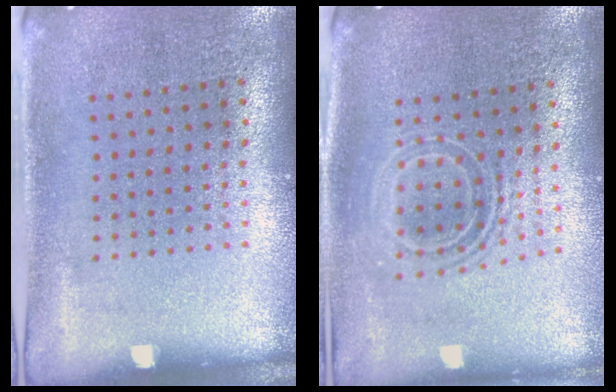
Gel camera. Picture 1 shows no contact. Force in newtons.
{"total": 1.6, "press": 1.3, "slide": 1.0}